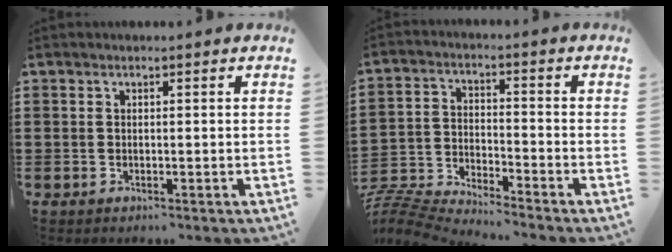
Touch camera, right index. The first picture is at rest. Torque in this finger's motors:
{"motor_torque": [-2.14, 0.00, -1.05, -0.05]}